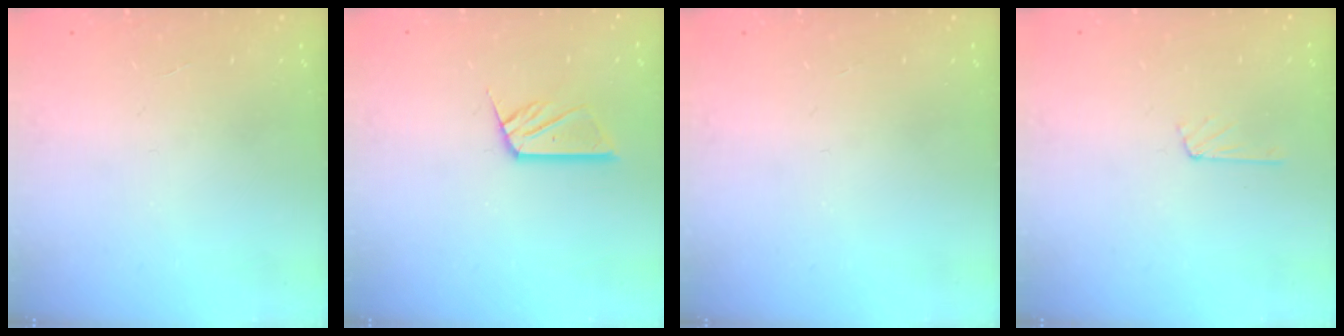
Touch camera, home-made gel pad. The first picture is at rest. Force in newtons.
{"total": 10.2, "press": 10.1, "slide": 1.0}
{"total": 0.0}
{"total": 3.0, "press": 3.0, "slide": 0.3}